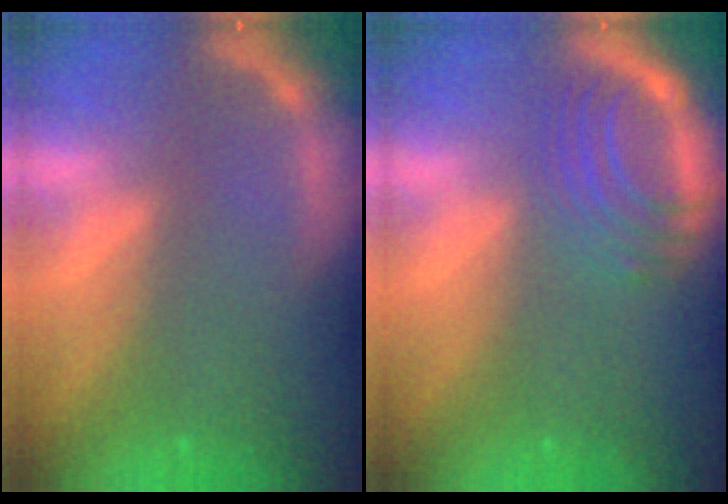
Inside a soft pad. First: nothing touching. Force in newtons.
{"total": 6.1}